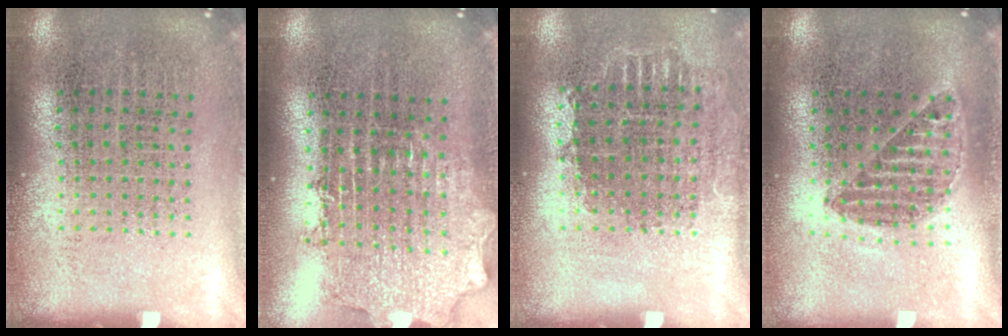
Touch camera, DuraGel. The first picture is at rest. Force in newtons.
{"total": 1.9, "press": 1.5, "slide": 1.2}
{"total": 0.7, "press": 0.7, "slide": 0.1}
{"total": 1.2, "press": 1.0, "slide": 0.5}